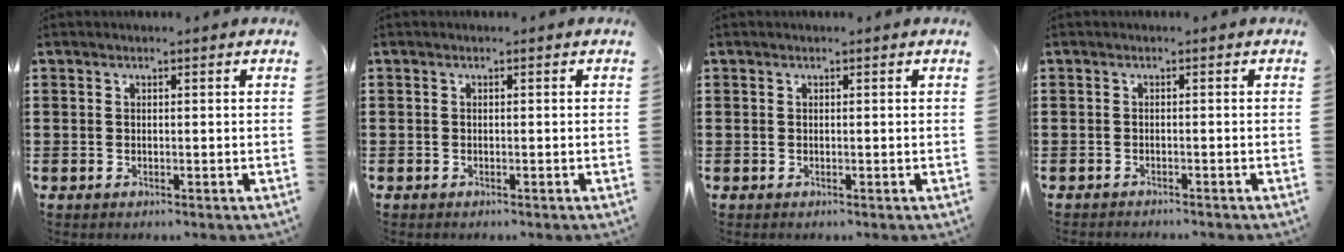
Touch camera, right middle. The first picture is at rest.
{"total": 0.0}
{"total": 0.0}
{"total": 0.8, "force": [-0.8, -0.1, 0.0], "torque": [-0.003, 0.000, -0.017]}